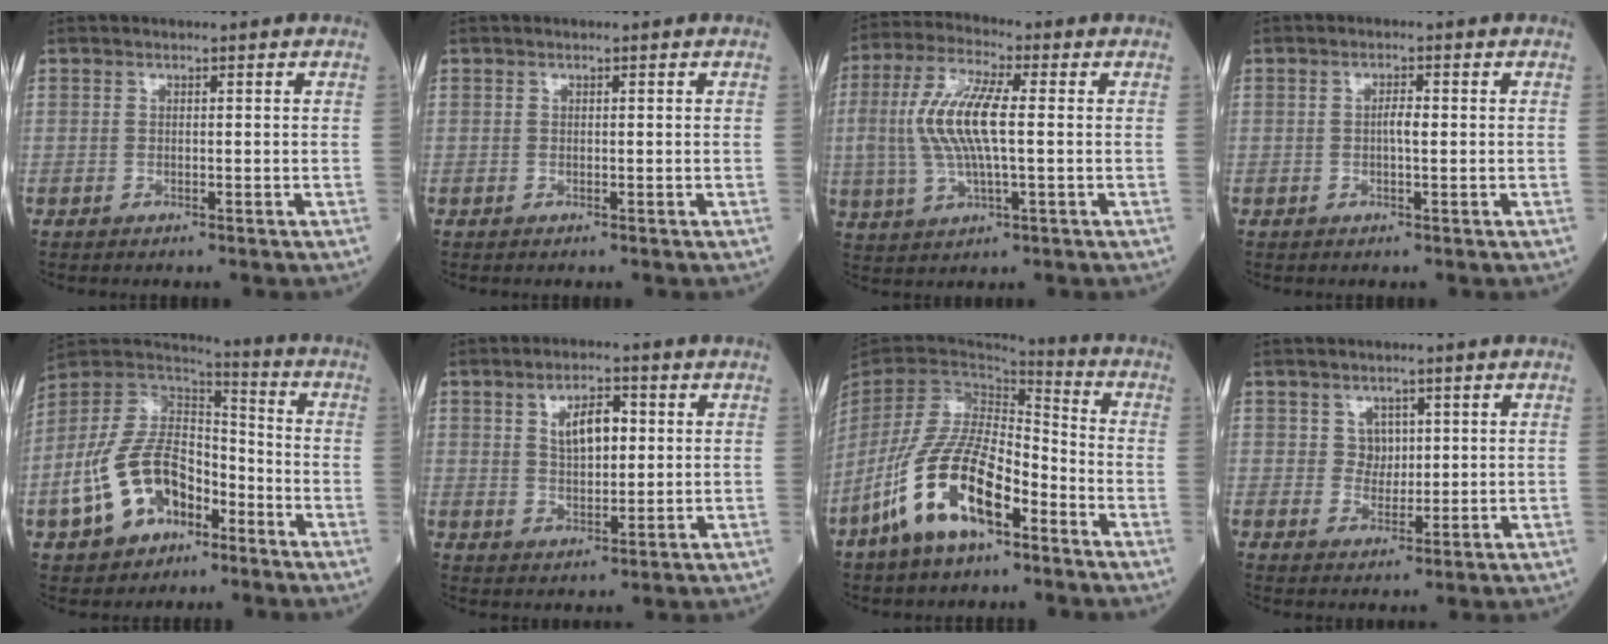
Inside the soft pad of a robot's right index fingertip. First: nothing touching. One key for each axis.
{"total": 0.0}
{"total": 11.4, "fx": 0.6, "fy": 2.7, "fz": 11.0, "tx": -0.244, "ty": 0.010, "tz": 0.010}
{"total": 1.7, "fx": -0.1, "fy": 0.3, "fz": 1.7, "tx": -0.033, "ty": 0.003, "tz": -0.003}
{"total": 15.1, "fx": -6.6, "fy": 8.9, "fz": 10.2, "tx": -0.224, "ty": 0.022, "tz": -0.119}
{"total": 5.9, "fx": 1.7, "fy": 2.6, "fz": 5.0, "tx": -0.087, "ty": 0.006, "tz": 0.033}
{"total": 15.1, "fx": -7.7, "fy": 5.6, "fz": 11.8, "tx": -0.248, "ty": 0.001, "tz": -0.145}
{"total": 2.6, "fx": 1.0, "fy": 2.2, "fz": 0.9, "tx": -0.009, "ty": -0.001, "tz": 0.015}